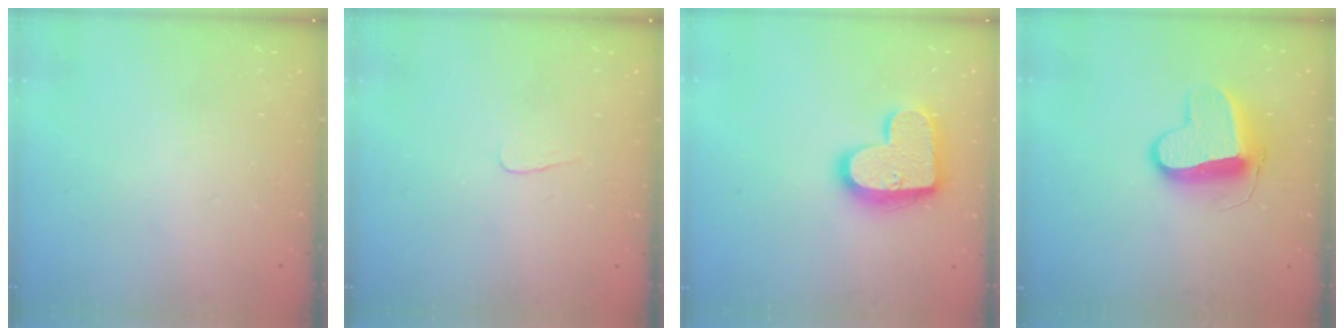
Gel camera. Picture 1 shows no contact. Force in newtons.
{"total": 2.8, "press": 2.7, "slide": 0.3}
{"total": 17.1, "press": 17.1, "slide": 1.0}
{"total": 11.7, "press": 11.7, "slide": 0.9}